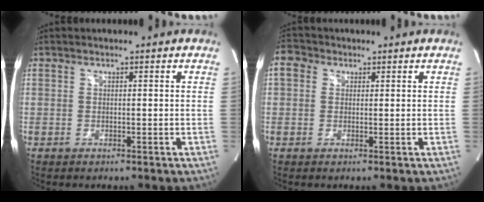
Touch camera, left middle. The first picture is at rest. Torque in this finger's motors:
{"motor_torque": [0.32, -0.10, 0.29, 0.04]}